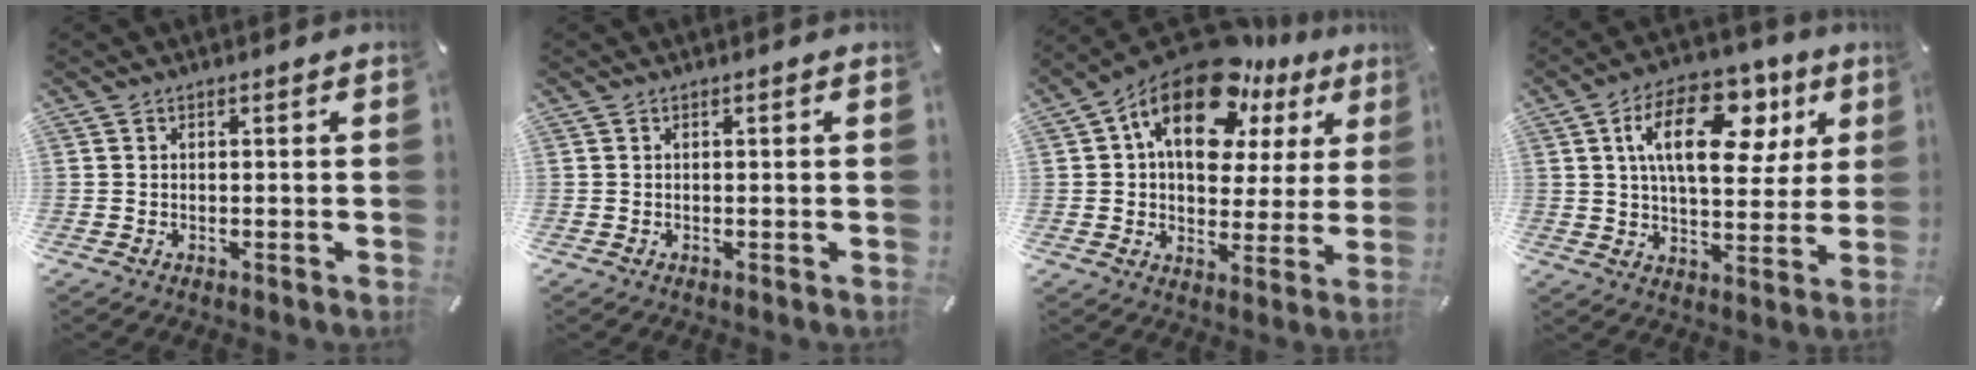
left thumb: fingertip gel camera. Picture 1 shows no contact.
{"total": 0.0}
{"total": 20.4, "force": [11.5, 11.3, 12.4], "torque": [-0.213, -0.065, 0.196]}
{"total": 19.1, "force": [7.2, 10.4, 14.3], "torque": [-0.216, -0.010, 0.117]}